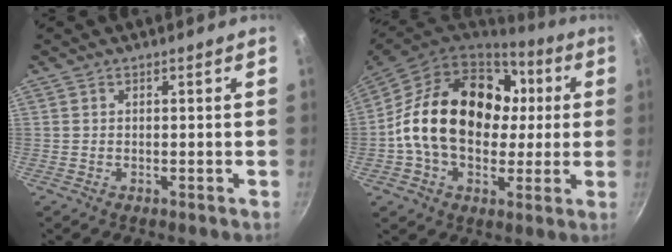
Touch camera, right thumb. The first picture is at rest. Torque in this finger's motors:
{"motor_torque": [1.46, 3.55, 2.14, -0.44, 0.29]}